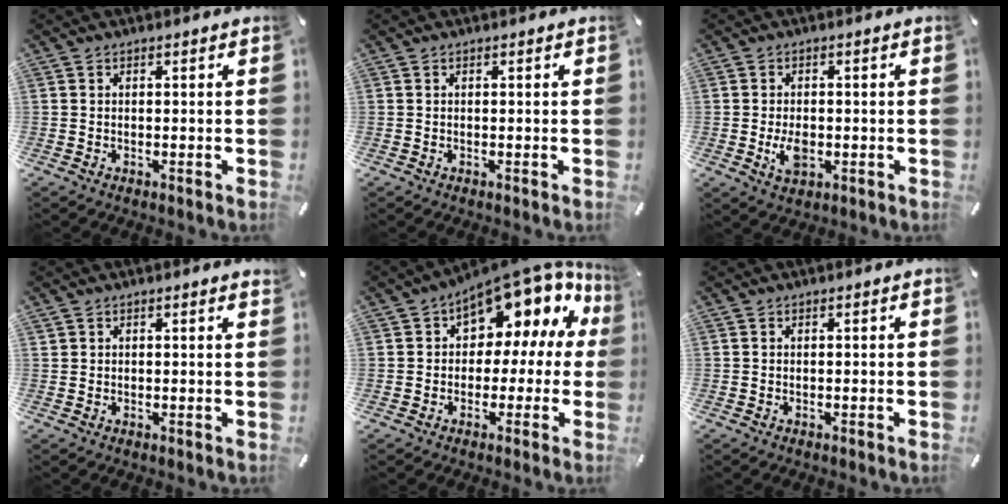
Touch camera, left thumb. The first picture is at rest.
{"total": 0.0}
{"total": 4.8, "force": [-1.0, 3.0, 3.6], "torque": [-0.074, -0.006, -0.020]}
{"total": 0.7, "force": [0.6, 0.1, 0.2], "torque": [-0.004, -0.001, 0.012]}
{"total": 13.6, "force": [8.2, 7.6, 7.8], "torque": [-0.108, -0.072, 0.140]}
{"total": 0.0}